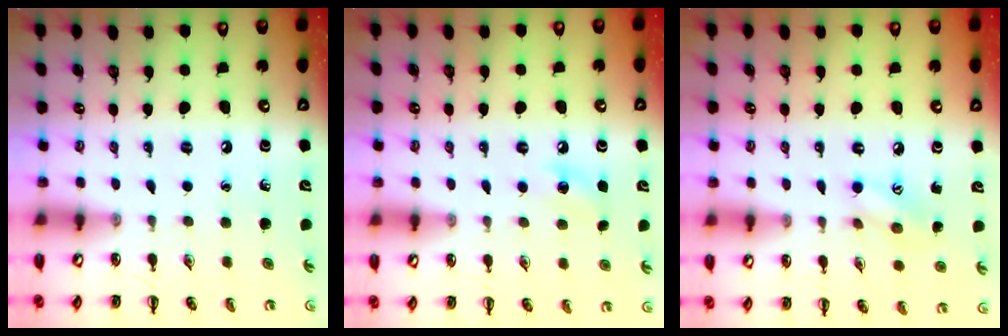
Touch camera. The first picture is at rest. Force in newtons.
{"total": 6.0, "press": 5.8, "slide": 1.6}
{"total": 6.5, "press": 6.3, "slide": 1.3}